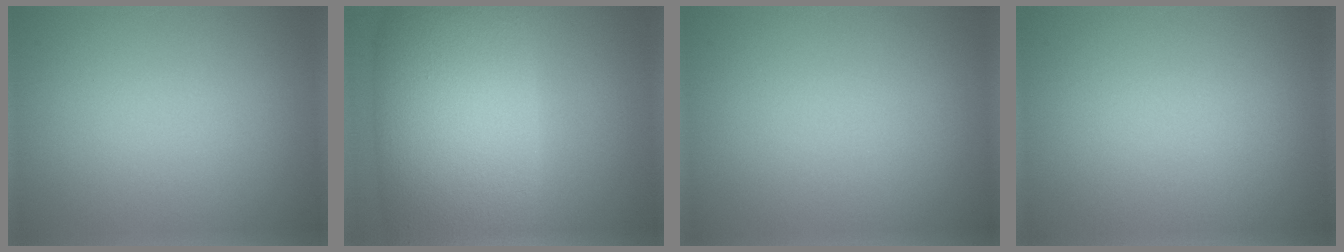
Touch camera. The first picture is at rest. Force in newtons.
{"total": 14.2, "press": 14.2, "slide": 0.6}
{"total": 0.0}
{"total": 0.0}